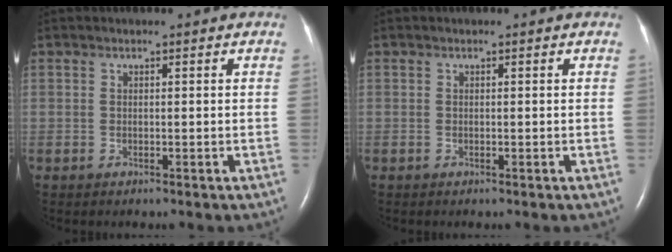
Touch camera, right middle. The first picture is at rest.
{"total": 0.0}